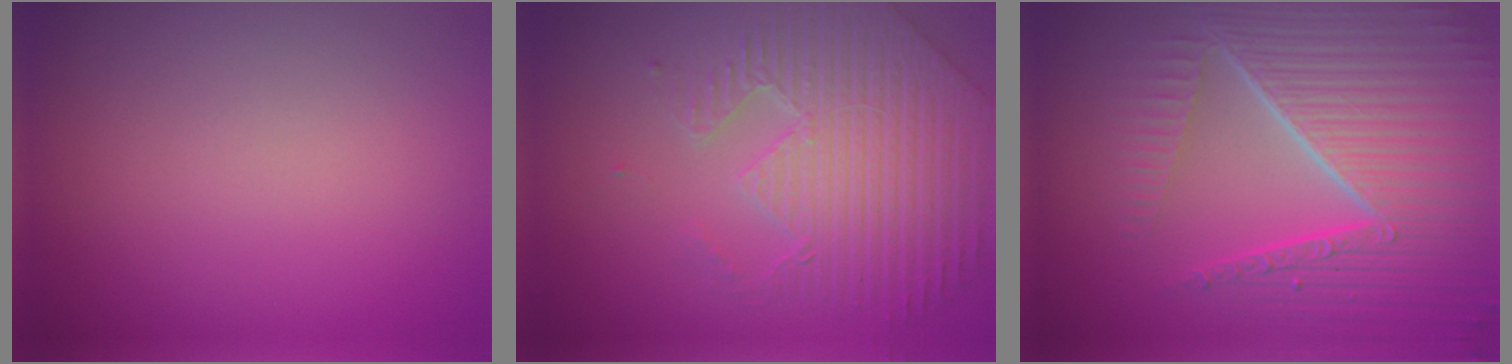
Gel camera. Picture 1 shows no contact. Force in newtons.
{"total": 6.7, "press": 5.3, "slide": 4.2}
{"total": 10.0, "press": 6.5, "slide": 7.6}